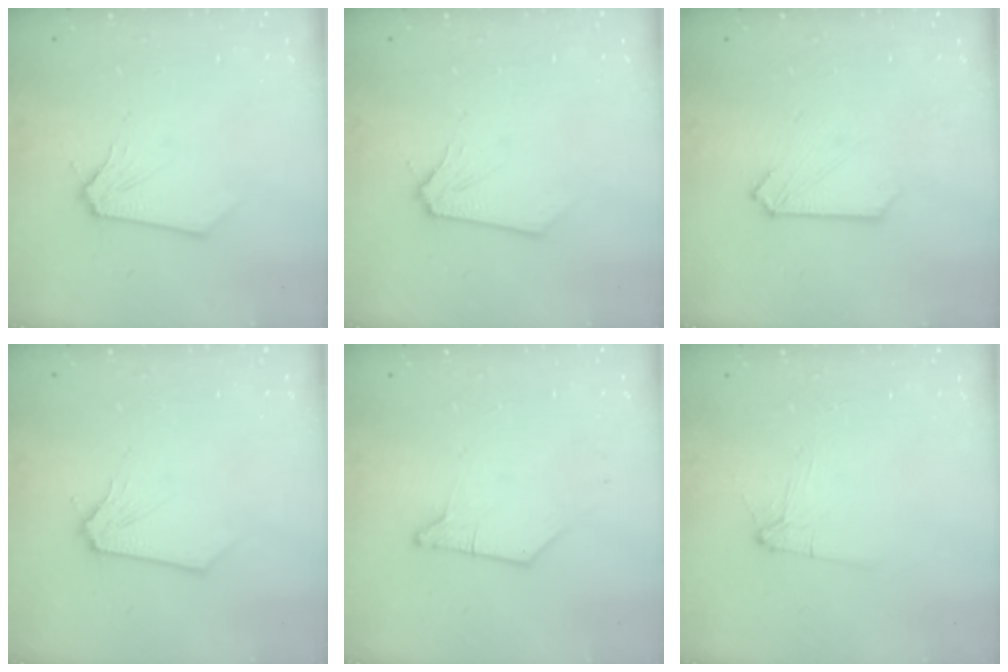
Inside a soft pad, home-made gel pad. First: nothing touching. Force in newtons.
{"total": 0.0}
{"total": 0.7, "press": 0.7, "slide": 0.1}
{"total": 0.0}
{"total": 1.0, "press": 1.0, "slide": 0.1}
{"total": 3.9, "press": 3.9, "slide": 0.6}